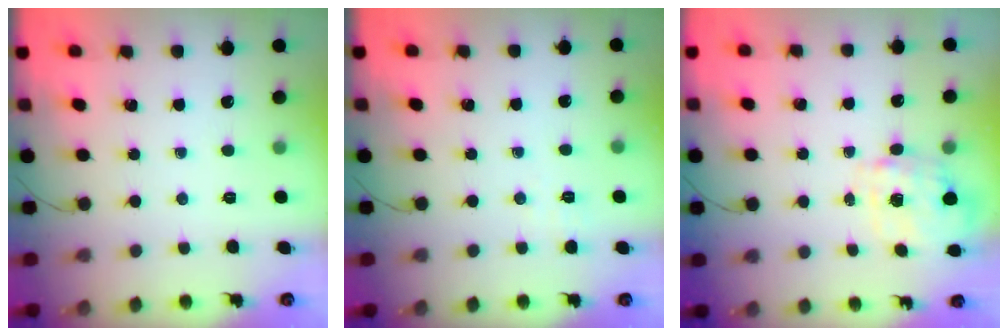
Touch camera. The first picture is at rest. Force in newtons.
{"total": 1.4, "press": 0.5, "slide": 1.3}
{"total": 3.8, "press": 3.8, "slide": 0.8}